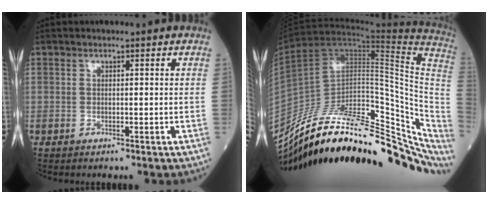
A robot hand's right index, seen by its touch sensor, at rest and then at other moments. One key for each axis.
{"total": 30.9, "fx": -21.0, "fy": 11.6, "fz": 19.5, "tx": -0.243, "ty": 0.018, "tz": -0.310}